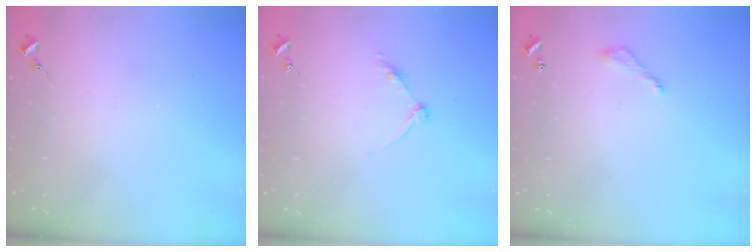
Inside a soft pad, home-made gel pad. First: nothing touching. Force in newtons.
{"total": 5.1, "press": 5.0, "slide": 0.8}
{"total": 6.0, "press": 6.0, "slide": 0.6}